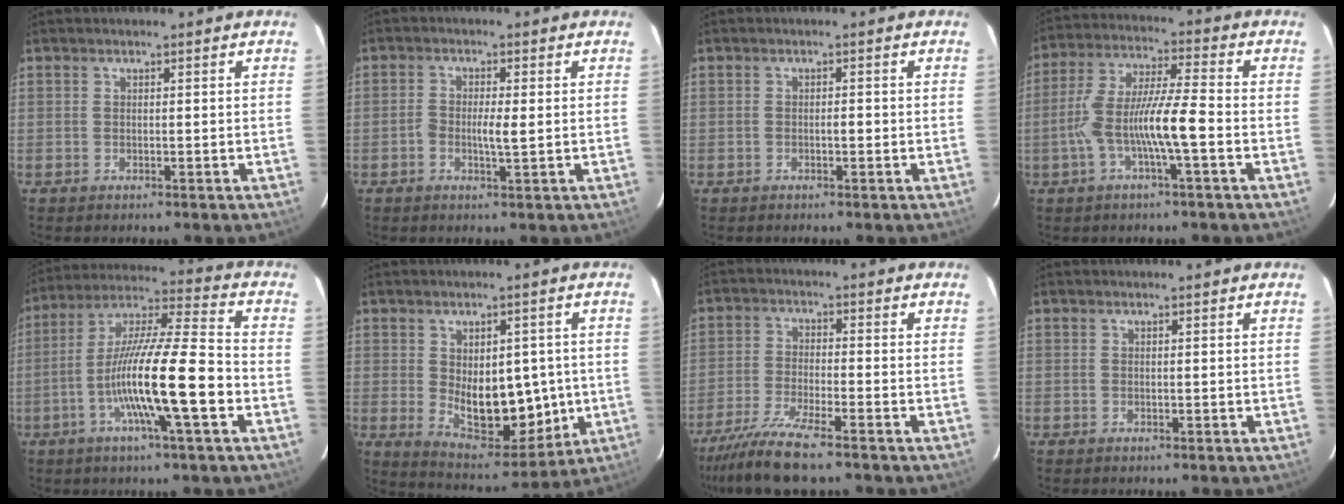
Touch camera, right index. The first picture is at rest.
{"total": 3.2, "force": [-0.3, 0.6, 3.1], "torque": [-0.060, 0.000, -0.005]}
{"total": 1.0, "force": [-0.3, 0.3, 0.9], "torque": [-0.014, 0.002, -0.006]}
{"total": 10.6, "force": [-2.8, 0.8, 10.2], "torque": [-0.206, 0.015, -0.056]}
{"total": 16.7, "force": [-4.9, 0.6, 16.0], "torque": [-0.291, 0.000, -0.091]}
{"total": 12.2, "force": [-0.7, 6.6, 10.3], "torque": [-0.154, -0.003, 0.012]}
{"total": 8.9, "force": [-7.1, -0.1, 5.3], "torque": [-0.094, -0.027, -0.125]}
{"total": 0.0}